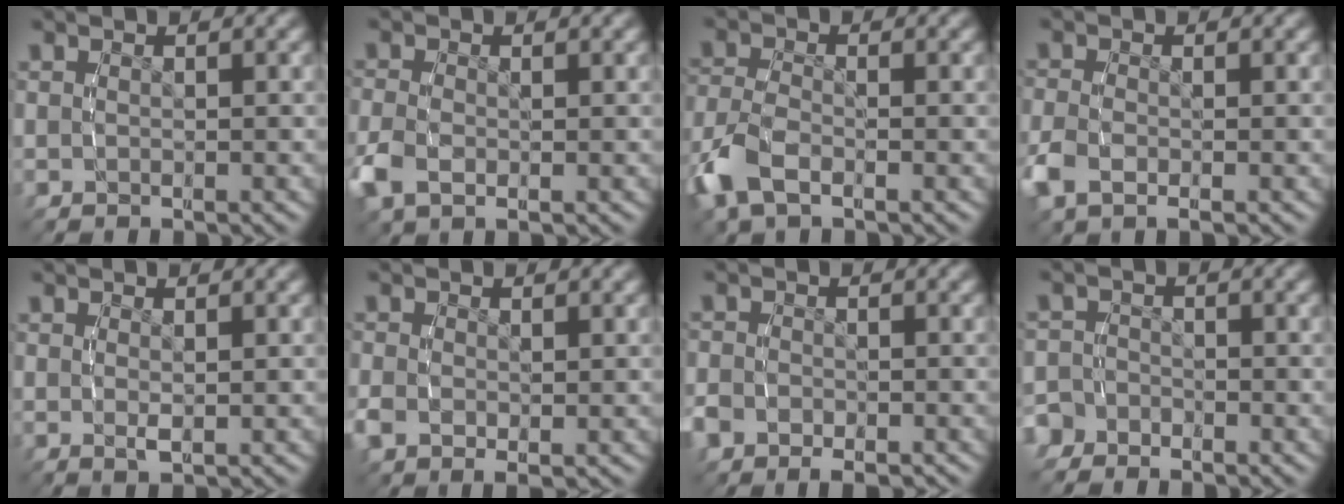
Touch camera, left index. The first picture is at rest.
{"total": 2.7, "force": [-0.9, 1.8, 1.9], "torque": [-0.053, -0.011, -0.010]}
{"total": 3.8, "force": [-2.0, 2.2, 2.4], "torque": [-0.073, -0.017, -0.028]}
{"total": 2.8, "force": [-1.2, 1.7, 2.0], "torque": [-0.051, -0.008, -0.018]}
{"total": 1.0, "force": [0.2, -0.2, 0.9], "torque": [-0.017, -0.009, 0.010]}
{"total": 2.4, "force": [-0.6, 1.7, 1.6], "torque": [-0.043, -0.019, 0.002]}
{"total": 3.3, "force": [-1.9, 2.3, 1.4], "torque": [-0.038, -0.014, -0.027]}
{"total": 2.9, "force": [-2.3, 1.7, 0.1], "torque": [-0.006, -0.014, -0.040]}